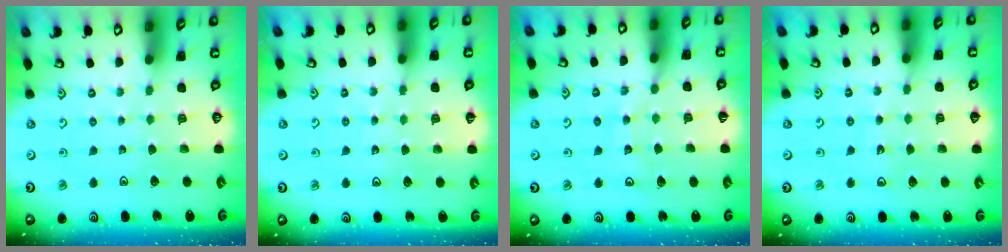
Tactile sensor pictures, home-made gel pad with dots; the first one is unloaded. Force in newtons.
{"total": 3.4, "press": 3.3, "slide": 0.9}
{"total": 10.2, "press": 10.1, "slide": 1.3}
{"total": 6.0, "press": 5.4, "slide": 2.7}